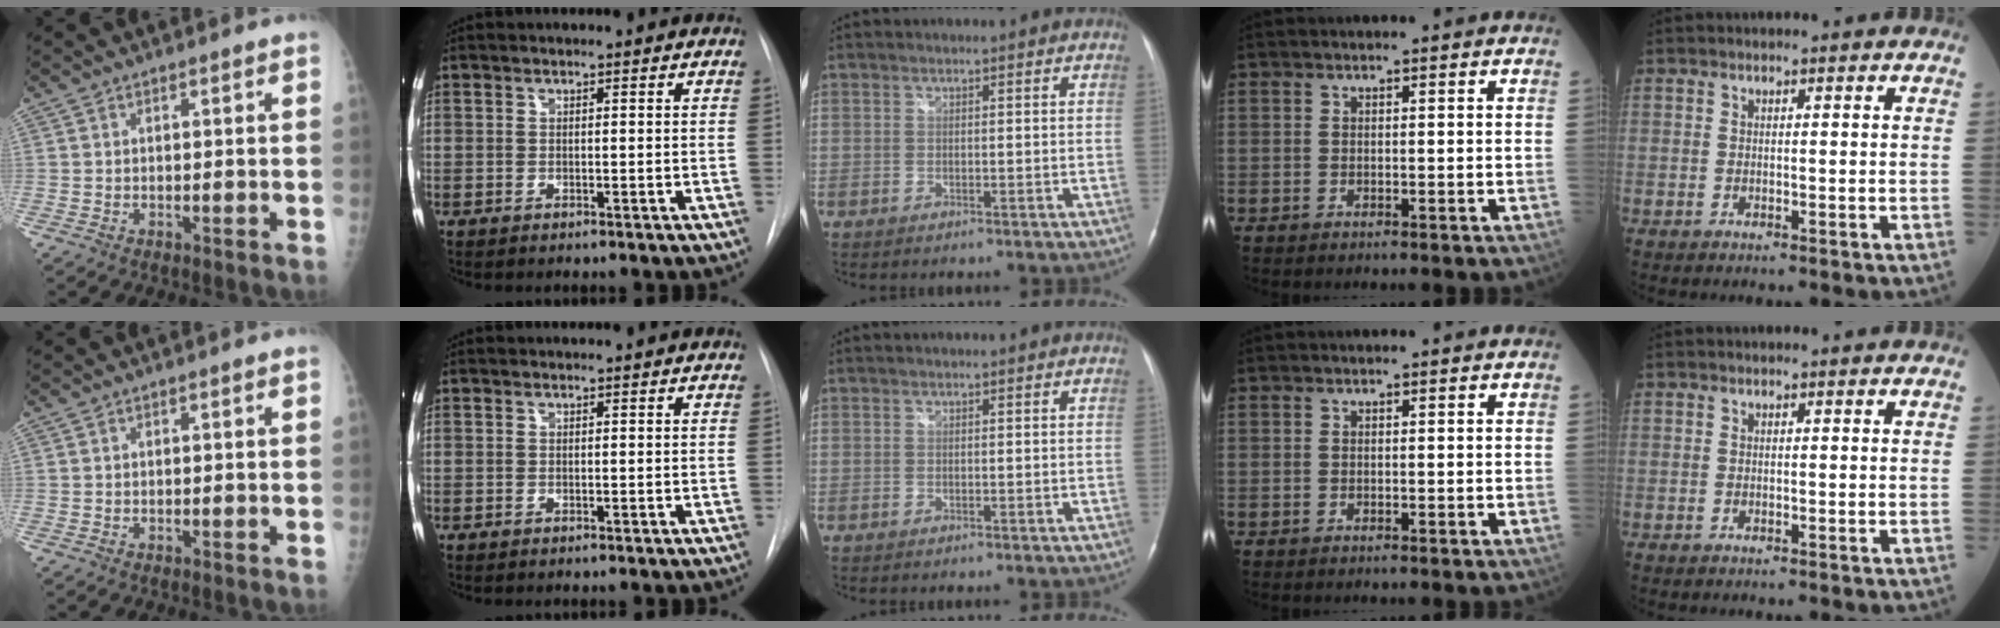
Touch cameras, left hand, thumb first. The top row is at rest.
{}